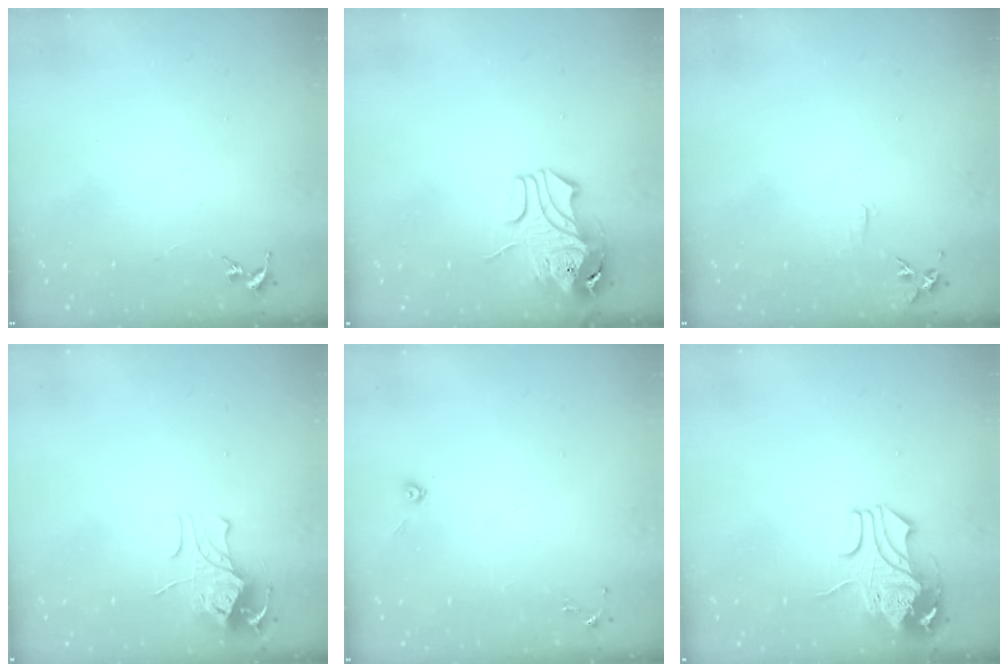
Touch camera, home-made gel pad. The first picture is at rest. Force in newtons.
{"total": 9.1, "press": 9.0, "slide": 1.4}
{"total": 5.5, "press": 5.4, "slide": 0.6}
{"total": 8.8, "press": 8.8, "slide": 0.7}
{"total": 3.9, "press": 3.8, "slide": 0.9}
{"total": 10.0, "press": 9.9, "slide": 1.5}